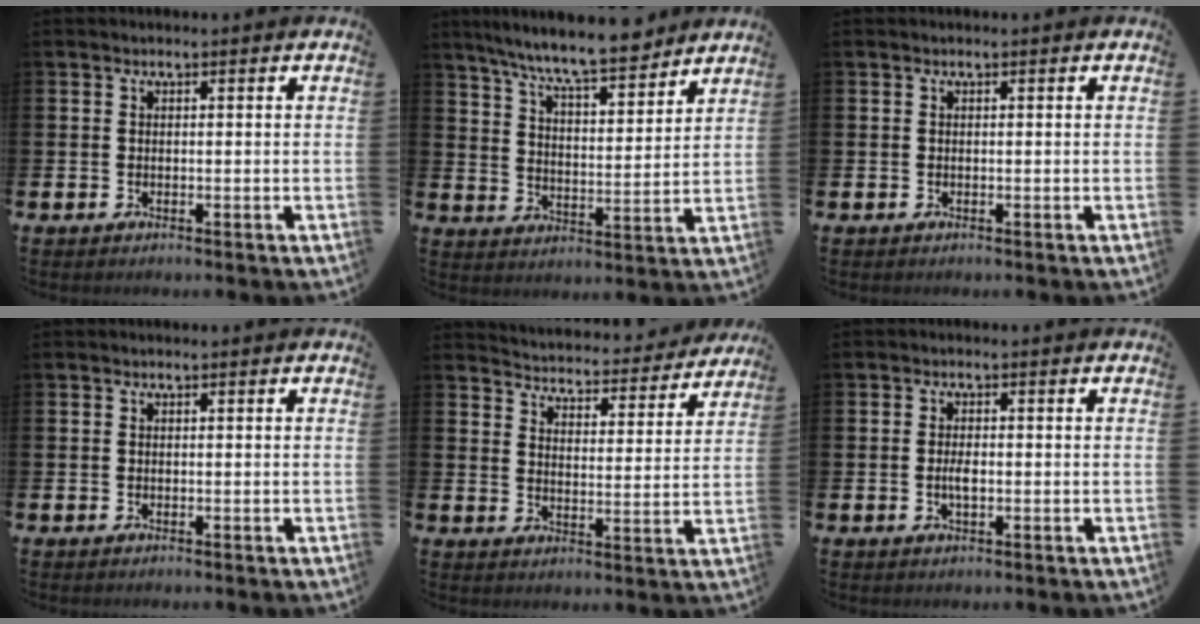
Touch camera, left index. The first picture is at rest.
{"total": 9.1, "force": [8.4, 1.0, 3.4], "torque": [-0.090, -0.047, 0.150]}
{"total": 0.0}
{"total": 0.0}
{"total": 4.4, "force": [4.4, 0.5, 0.1], "torque": [-0.021, -0.044, 0.070]}
{"total": 2.0, "force": [-0.3, 0.8, 1.8], "torque": [-0.020, -0.003, -0.009]}